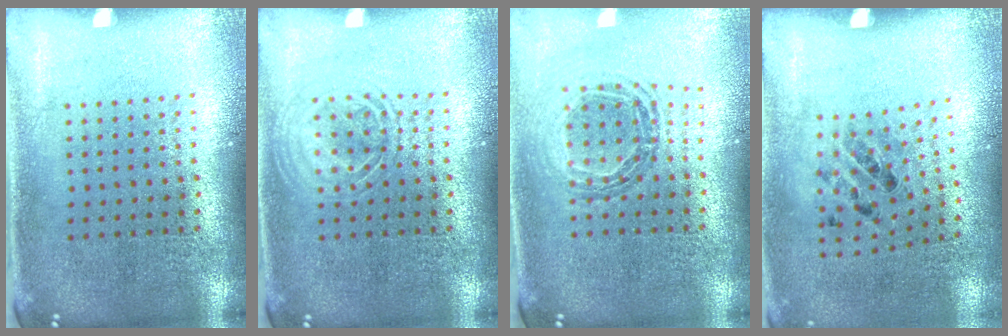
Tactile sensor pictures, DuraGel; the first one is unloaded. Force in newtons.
{"total": 2.0, "press": 1.9, "slide": 0.3}
{"total": 0.8, "press": 0.8, "slide": 0.1}
{"total": 1.1, "press": 0.7, "slide": 0.8}